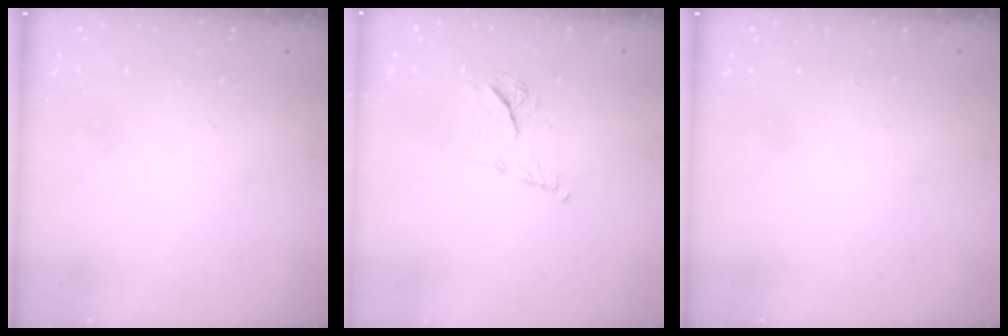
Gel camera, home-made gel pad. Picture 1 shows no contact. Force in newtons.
{"total": 7.9, "press": 7.9, "slide": 0.3}
{"total": 0.0}